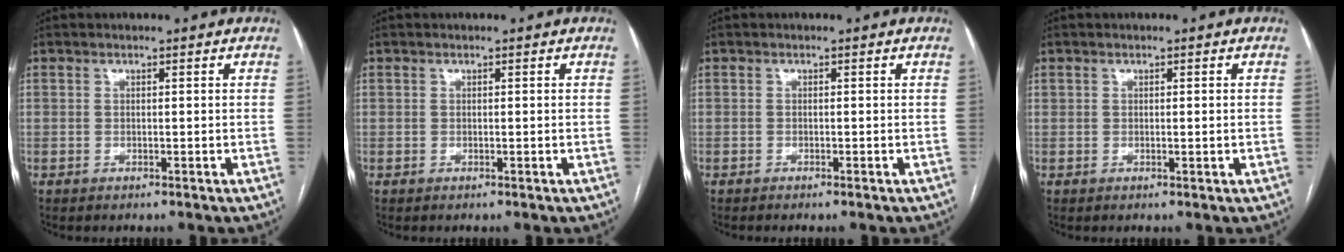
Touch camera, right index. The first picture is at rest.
{"total": 0.0}
{"total": 0.6, "force": [-0.5, -0.1, 0.3], "torque": [-0.006, 0.001, -0.008]}
{"total": 0.9, "force": [0.1, 0.3, 0.8], "torque": [-0.017, 0.001, 0.007]}